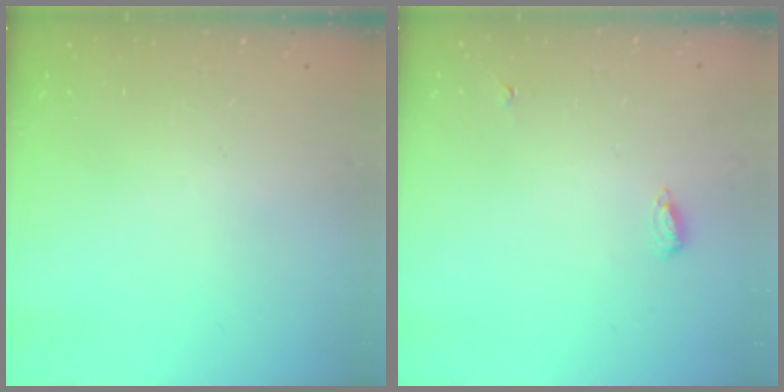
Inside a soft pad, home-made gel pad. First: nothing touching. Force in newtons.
{"total": 8.9, "press": 6.0, "slide": 6.5}